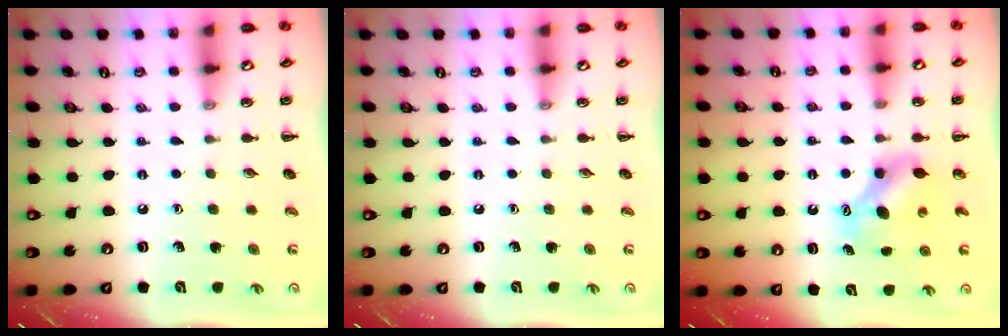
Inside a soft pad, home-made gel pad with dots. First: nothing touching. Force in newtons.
{"total": 0.0}
{"total": 7.7, "press": 7.7, "slide": 0.6}